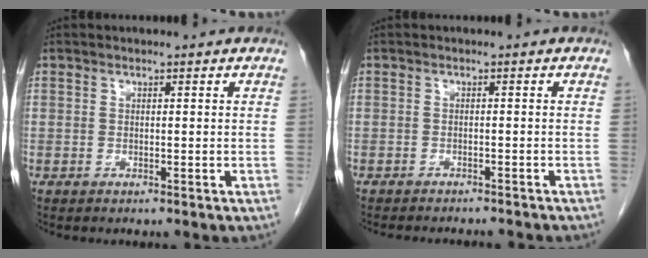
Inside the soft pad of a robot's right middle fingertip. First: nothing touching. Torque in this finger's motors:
{"motor_torque": [0.21, -0.21, 0.08, 0.05]}